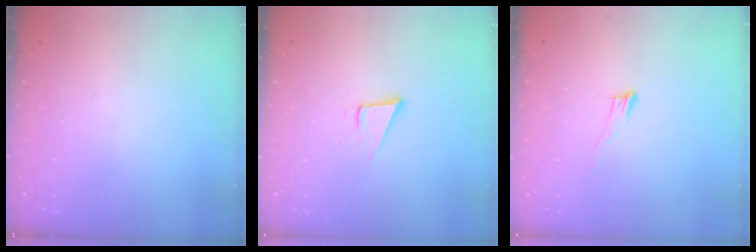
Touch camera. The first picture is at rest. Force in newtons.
{"total": 3.7, "press": 2.9, "slide": 2.2}
{"total": 5.7, "press": 5.7, "slide": 0.3}